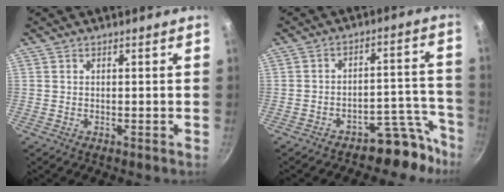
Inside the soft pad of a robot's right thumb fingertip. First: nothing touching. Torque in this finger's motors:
{"motor_torque": [1.21, -0.04, -0.21, -0.04, 0.08]}